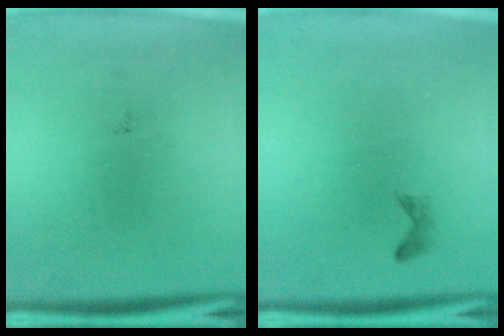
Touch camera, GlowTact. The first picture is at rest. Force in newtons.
{"total": 0.7}